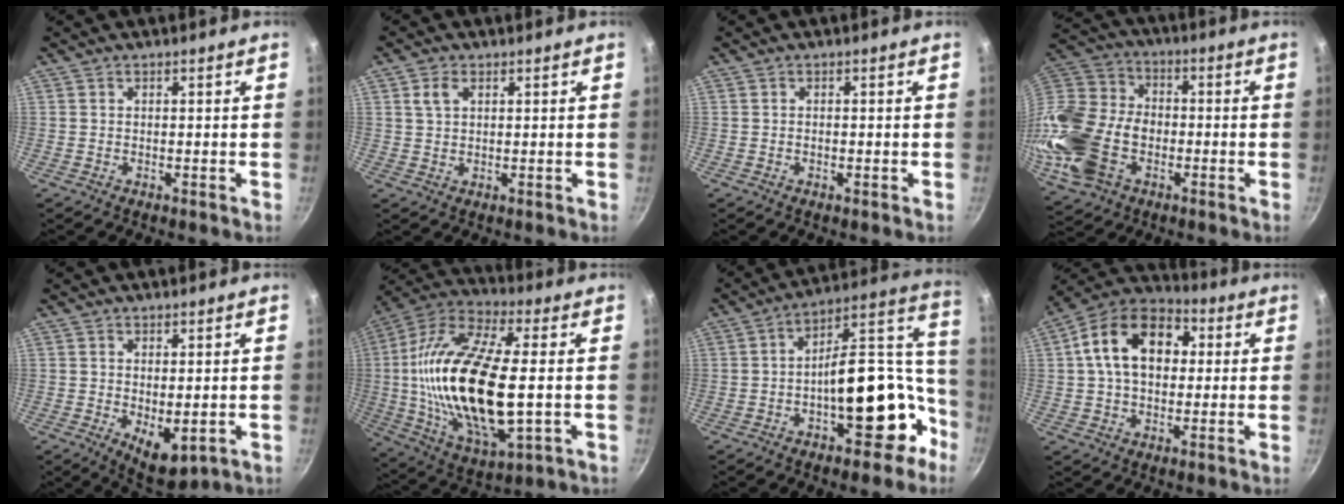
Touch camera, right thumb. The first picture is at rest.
{"total": 3.3, "force": [1.3, 2.1, 2.1], "torque": [-0.033, 0.000, 0.025]}
{"total": 0.8, "force": [-0.2, 0.4, 0.6], "torque": [-0.011, 0.002, -0.005]}
{"total": 21.9, "force": [-5.7, 15.5, 14.3], "torque": [-0.305, 0.030, -0.111]}
{"total": 6.7, "force": [-0.6, 3.3, 5.8], "torque": [-0.072, -0.017, 0.004]}
{"total": 27.2, "force": [-0.3, 11.1, 24.8], "torque": [-0.496, 0.008, -0.013]}
{"total": 22.8, "force": [-6.8, 12.2, 18.0], "torque": [-0.178, 0.093, -0.091]}
{"total": 16.5, "force": [3.0, 11.3, 11.6], "torque": [-0.164, 0.027, 0.030]}